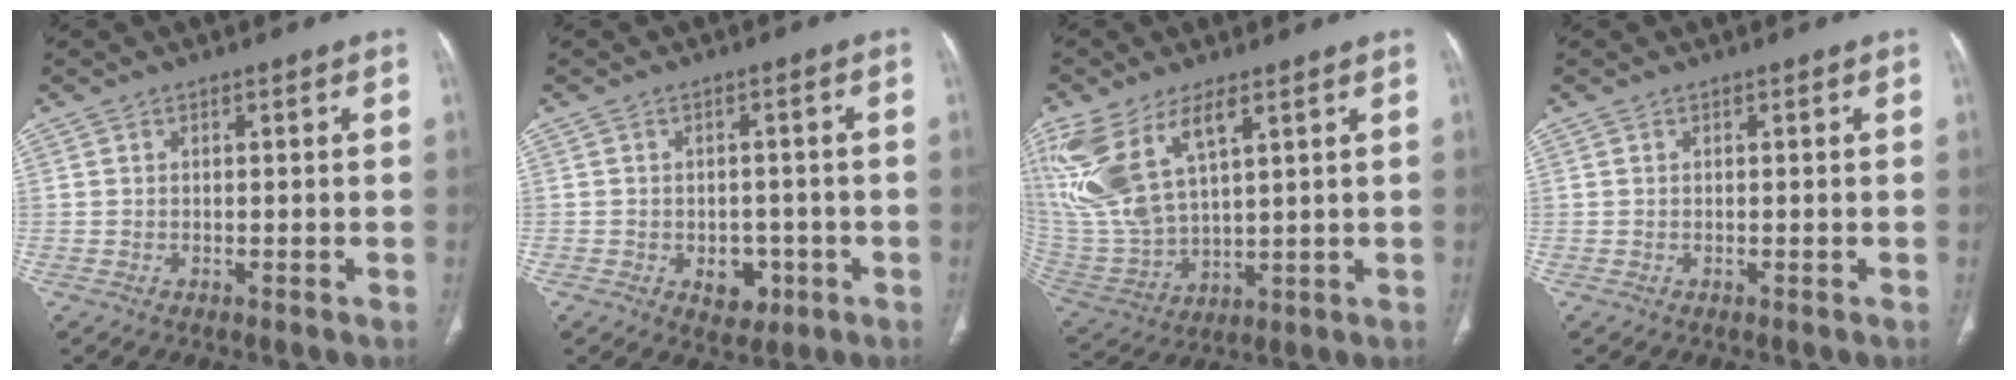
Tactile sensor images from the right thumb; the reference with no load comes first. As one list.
[{"total": 5.0, "force": [-1.8, 3.7, 2.9], "torque": [-0.013, 0.010, -0.016]}, {"total": 16.9, "force": [8.1, 7.7, 12.7], "torque": [-0.277, -0.023, 0.178]}, {"total": 0.0}]